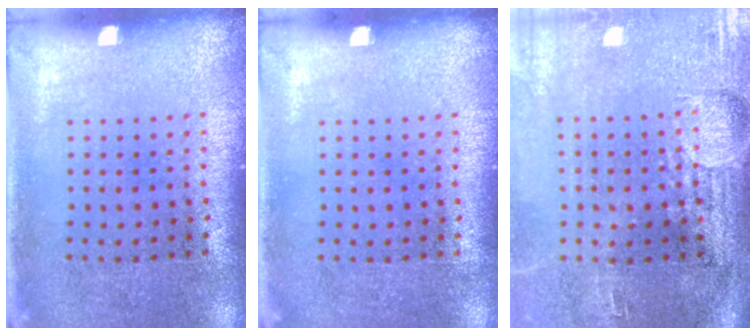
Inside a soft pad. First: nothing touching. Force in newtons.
{"total": 0.0}
{"total": 4.5, "press": 3.8, "slide": 2.5}